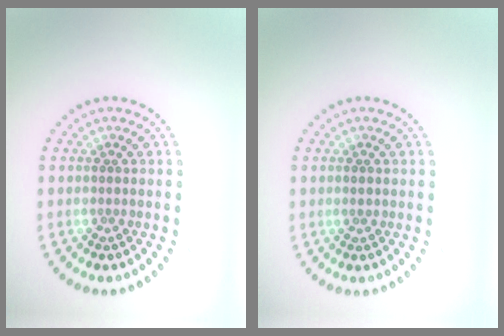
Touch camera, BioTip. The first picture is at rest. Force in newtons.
{"total": 0.8, "press": 0.8, "slide": 0.1}